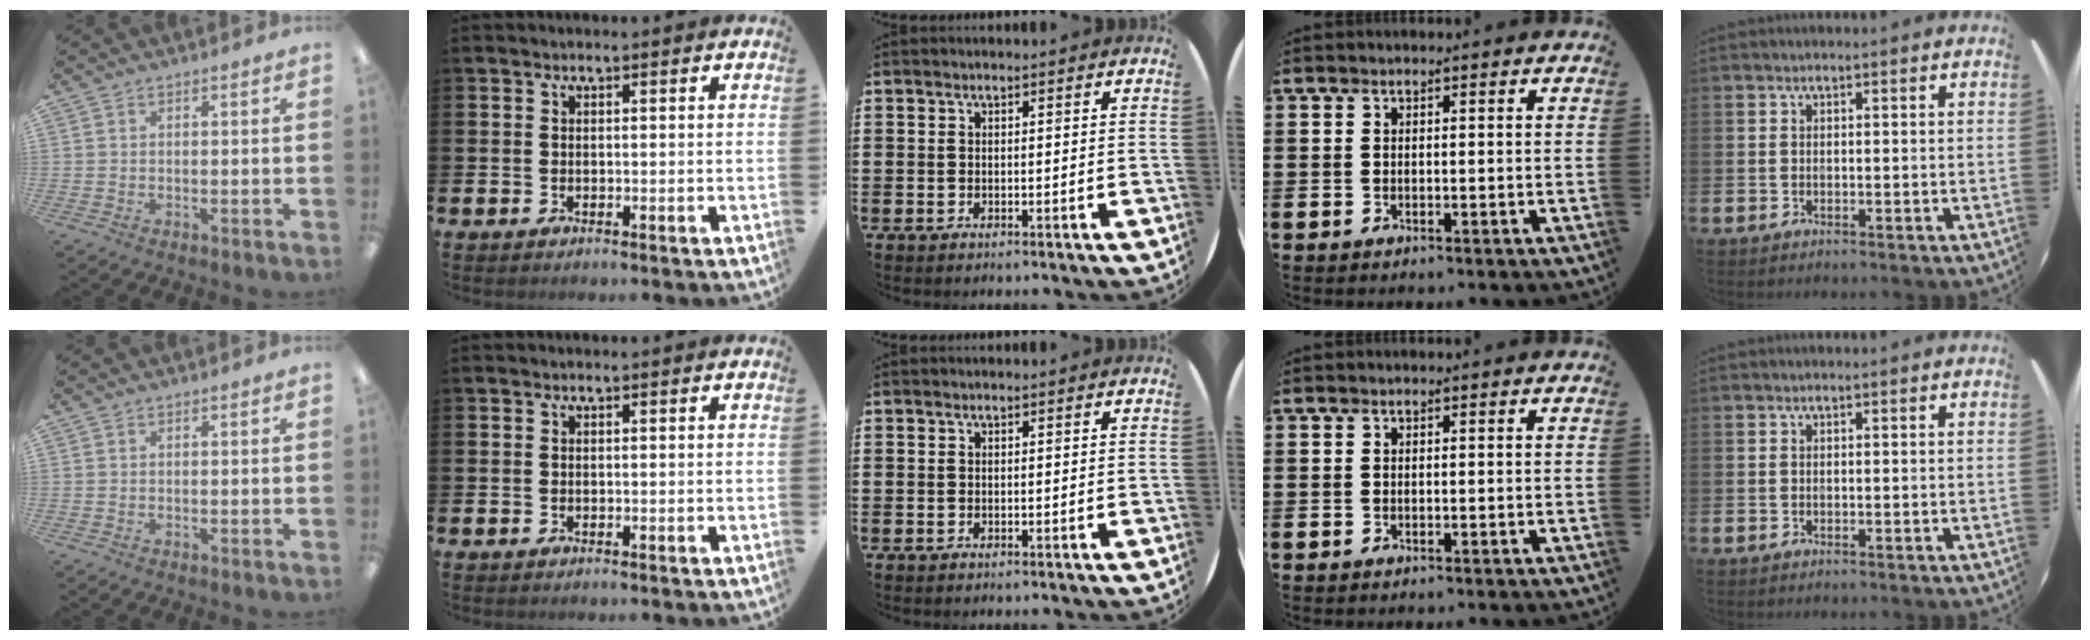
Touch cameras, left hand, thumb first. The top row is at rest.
{}